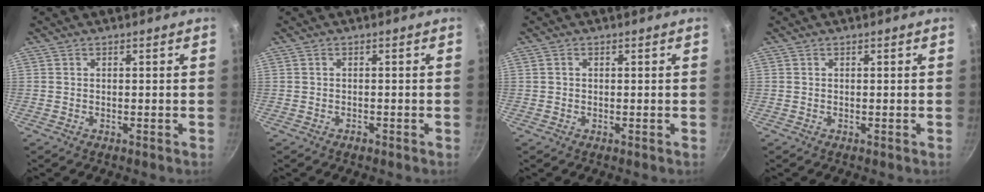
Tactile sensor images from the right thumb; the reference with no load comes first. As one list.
[{"total": 0.9, "force": [-0.6, 0.6, 0.4], "torque": [-0.008, 0.006, -0.009]}, {"total": 0.8, "force": [0.1, 0.7, 0.4], "torque": [-0.006, 0.004, 0.001]}, {"total": 0.0}]